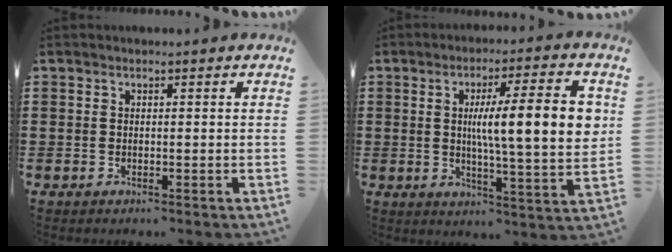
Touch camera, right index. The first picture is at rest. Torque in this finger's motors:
{"motor_torque": [0.80, 0.28, 1.00, 0.18]}